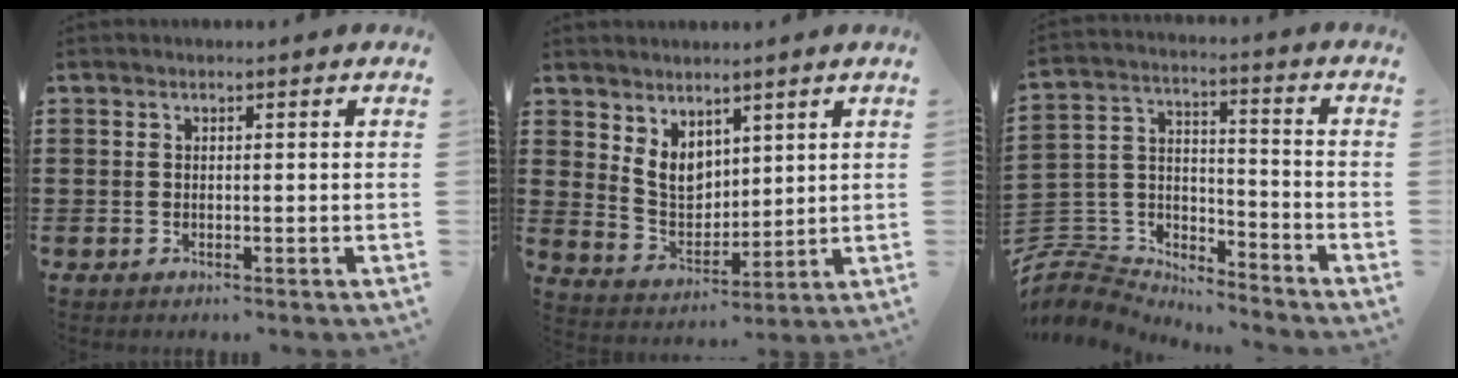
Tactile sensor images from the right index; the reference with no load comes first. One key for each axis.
{"total": 5.8, "fx": 3.5, "fy": 3.8, "fz": 2.6, "tx": -0.065, "ty": -0.002, "tz": 0.068}
{"total": 6.3, "fx": -5.7, "fy": 2.7, "fz": 0.7, "tx": -0.039, "ty": 0.000, "tz": -0.118}